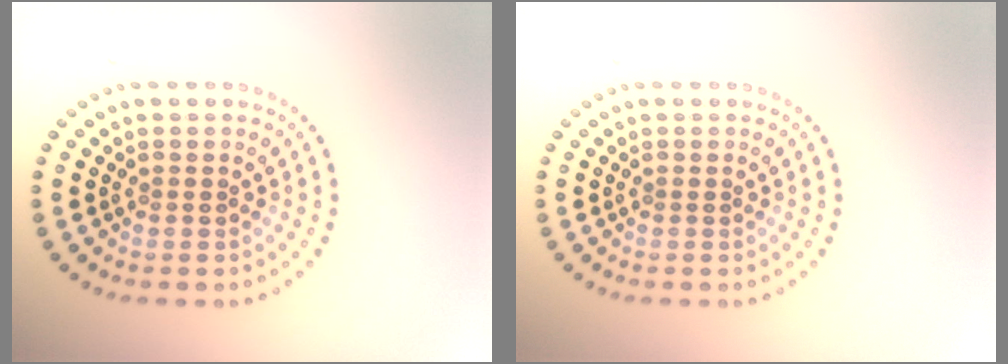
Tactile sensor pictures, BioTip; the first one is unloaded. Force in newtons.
{"total": 0.0}